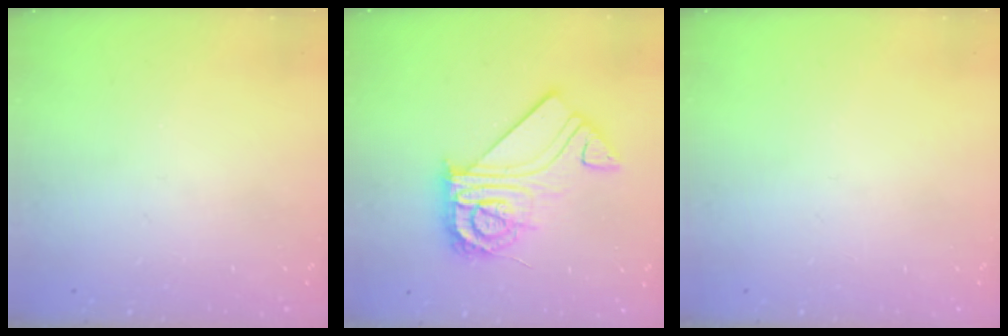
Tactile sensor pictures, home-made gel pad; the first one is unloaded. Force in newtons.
{"total": 15.9, "press": 15.8, "slide": 0.7}
{"total": 0.0}